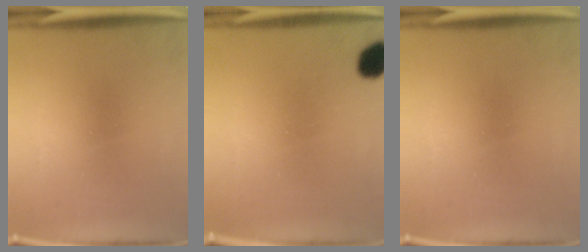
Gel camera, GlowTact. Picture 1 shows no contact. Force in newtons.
{"total": 5.8}
{"total": 0.0}